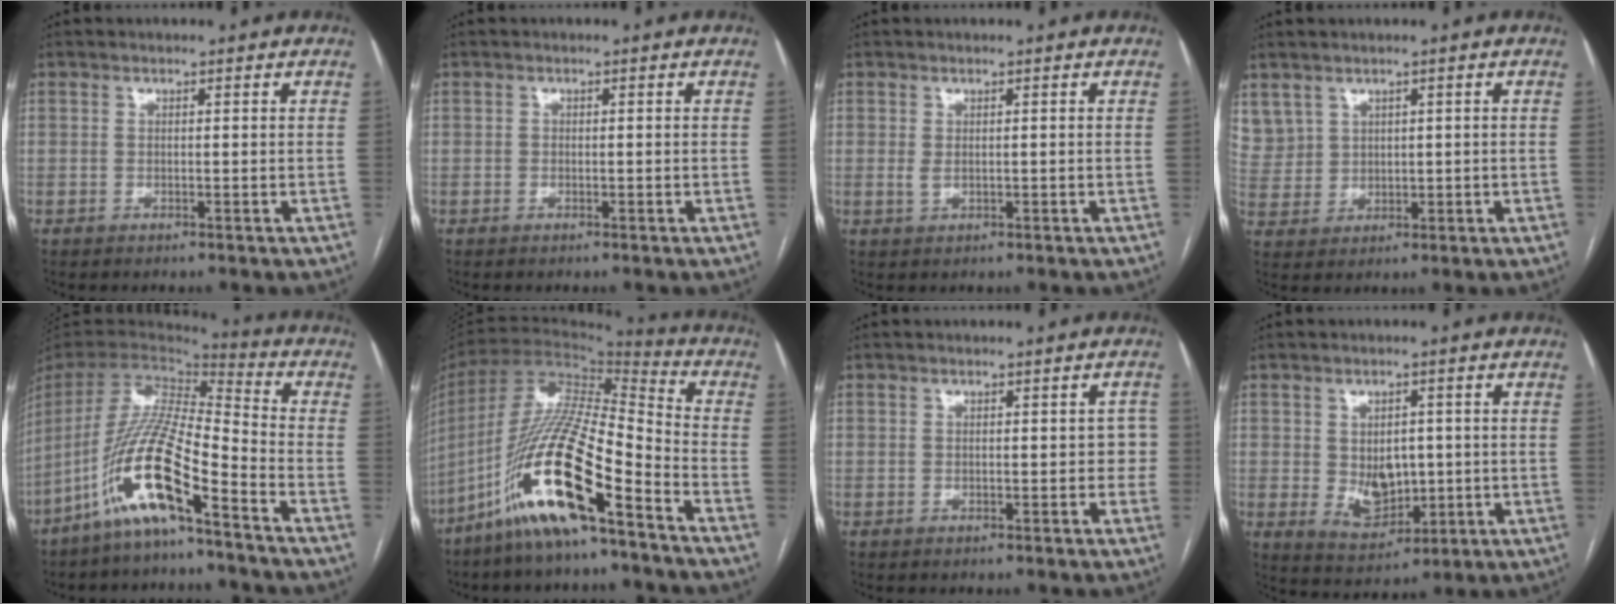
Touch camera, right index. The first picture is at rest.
{"total": 0.0}
{"total": 1.0, "force": [0.2, 0.5, 0.8], "torque": [-0.014, -0.001, 0.008]}
{"total": 7.3, "force": [3.9, 6.0, 1.1], "torque": [-0.043, 0.022, 0.098]}
{"total": 15.5, "force": [-9.4, 1.4, 12.3], "torque": [-0.255, -0.015, -0.182]}
{"total": 19.4, "force": [-11.3, 2.6, 15.6], "torque": [-0.331, -0.022, -0.213]}
{"total": 2.2, "force": [-0.1, 1.5, 1.7], "torque": [-0.002, 0.021, -0.002]}
{"total": 7.1, "force": [-0.1, 4.9, 5.2], "torque": [-0.089, 0.000, 0.016]}